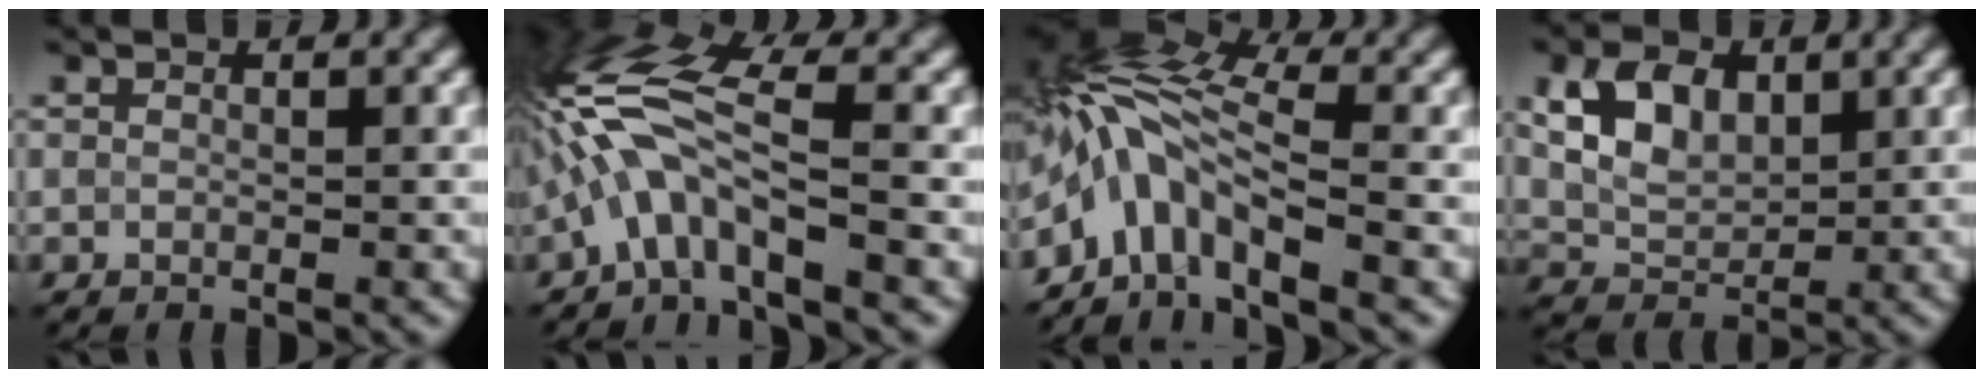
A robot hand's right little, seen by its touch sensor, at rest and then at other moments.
{"total": 6.6, "force": [-2.6, 2.0, 5.7], "torque": [-0.118, 0.020, -0.058]}
{"total": 6.9, "force": [-2.5, 3.1, 5.7], "torque": [-0.095, 0.019, -0.066]}
{"total": 5.5, "force": [1.7, 3.6, 3.7], "torque": [-0.077, 0.003, 0.030]}